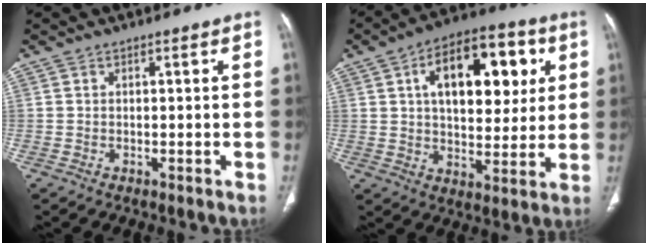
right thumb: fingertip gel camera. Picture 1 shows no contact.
{"total": 19.6, "force": [5.6, 10.7, 15.4], "torque": [-0.185, 0.006, 0.081]}